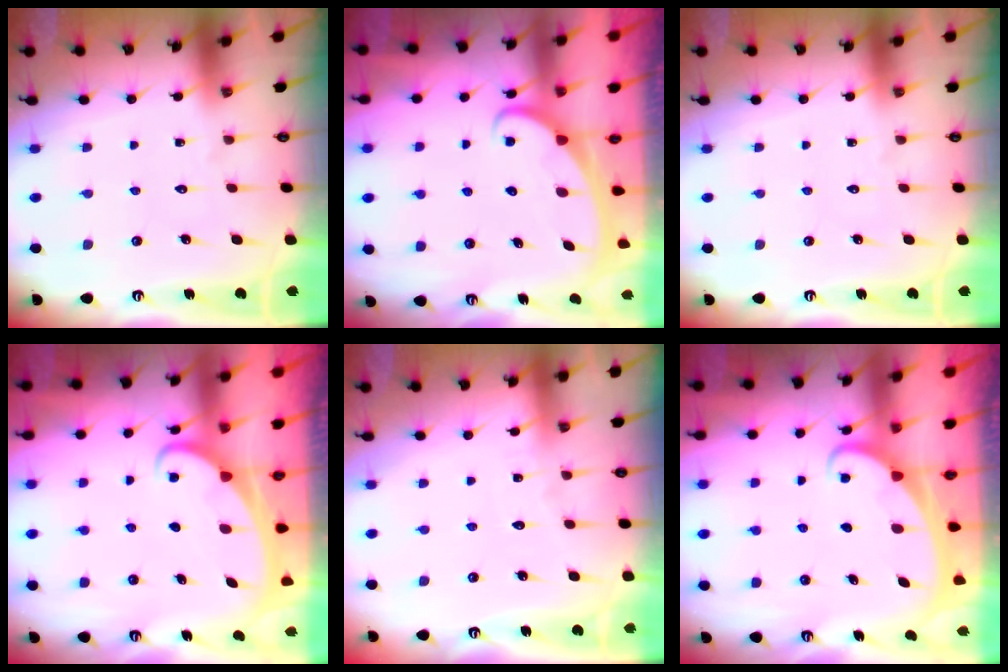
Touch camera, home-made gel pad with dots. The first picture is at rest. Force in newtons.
{"total": 2.6, "press": 2.6, "slide": 0.3}
{"total": 0.0}
{"total": 2.5, "press": 2.4, "slide": 0.4}
{"total": 2.2, "press": 2.1, "slide": 0.3}
{"total": 1.9, "press": 1.9, "slide": 0.1}